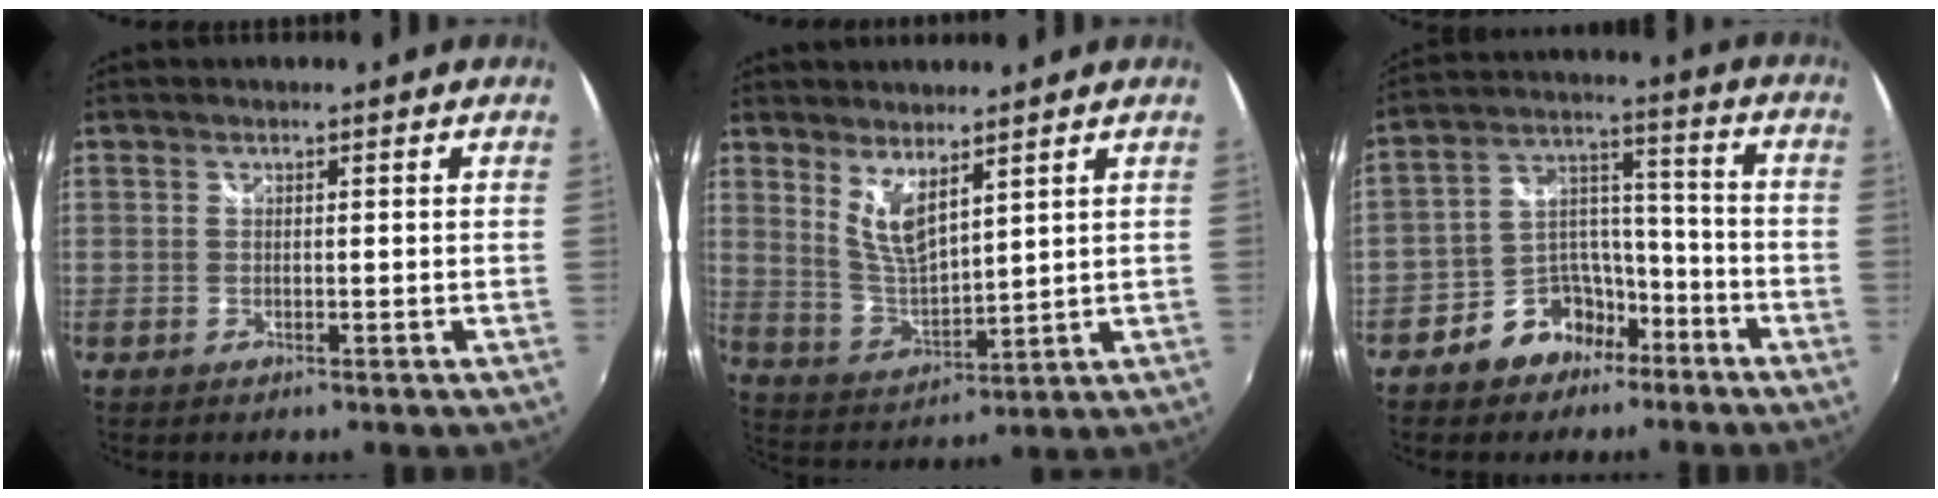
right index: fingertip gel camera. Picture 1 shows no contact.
{"total": 7.1, "force": [4.5, 2.1, 5.0], "torque": [-0.095, -0.014, 0.095]}
{"total": 10.4, "force": [-6.9, 7.0, 3.3], "torque": [-0.061, 0.045, -0.106]}